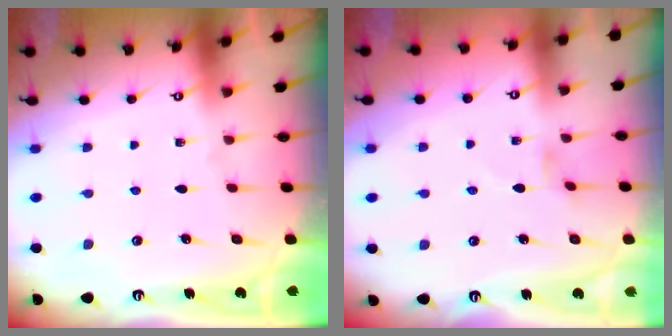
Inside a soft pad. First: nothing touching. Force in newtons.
{"total": 1.4, "press": 1.4, "slide": 0.2}